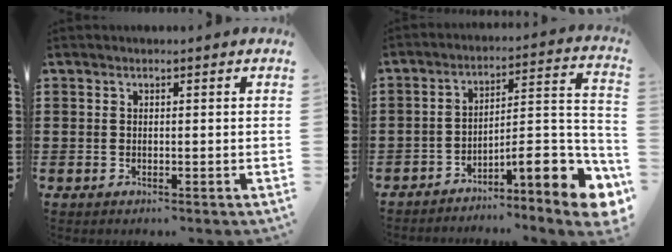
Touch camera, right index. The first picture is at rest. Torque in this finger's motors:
{"motor_torque": [0.08, -0.02, 0.40, 0.01]}